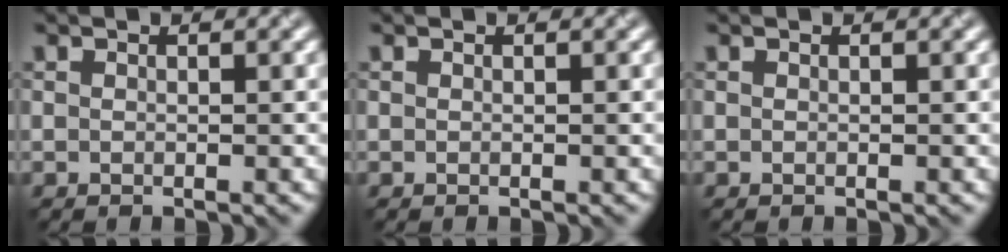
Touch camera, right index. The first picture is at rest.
{"total": 0.0}
{"total": 0.0}